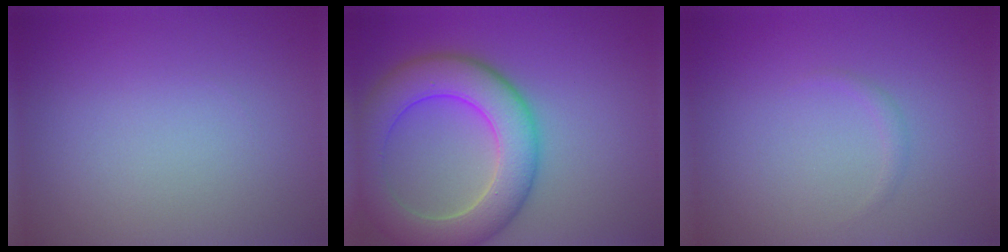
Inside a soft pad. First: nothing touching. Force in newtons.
{"total": 8.3, "press": 8.3, "slide": 0.5}
{"total": 0.6, "press": 0.6, "slide": 0.0}